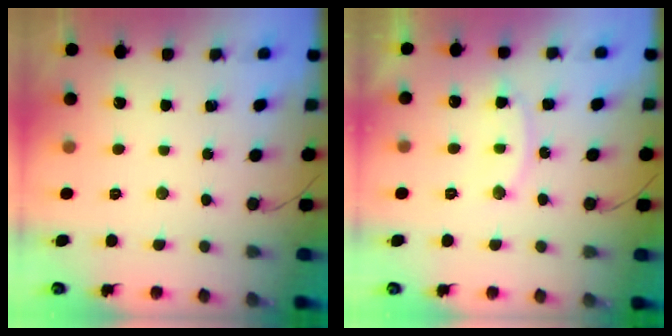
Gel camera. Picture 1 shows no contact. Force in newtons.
{"total": 11.3, "press": 11.3, "slide": 0.9}